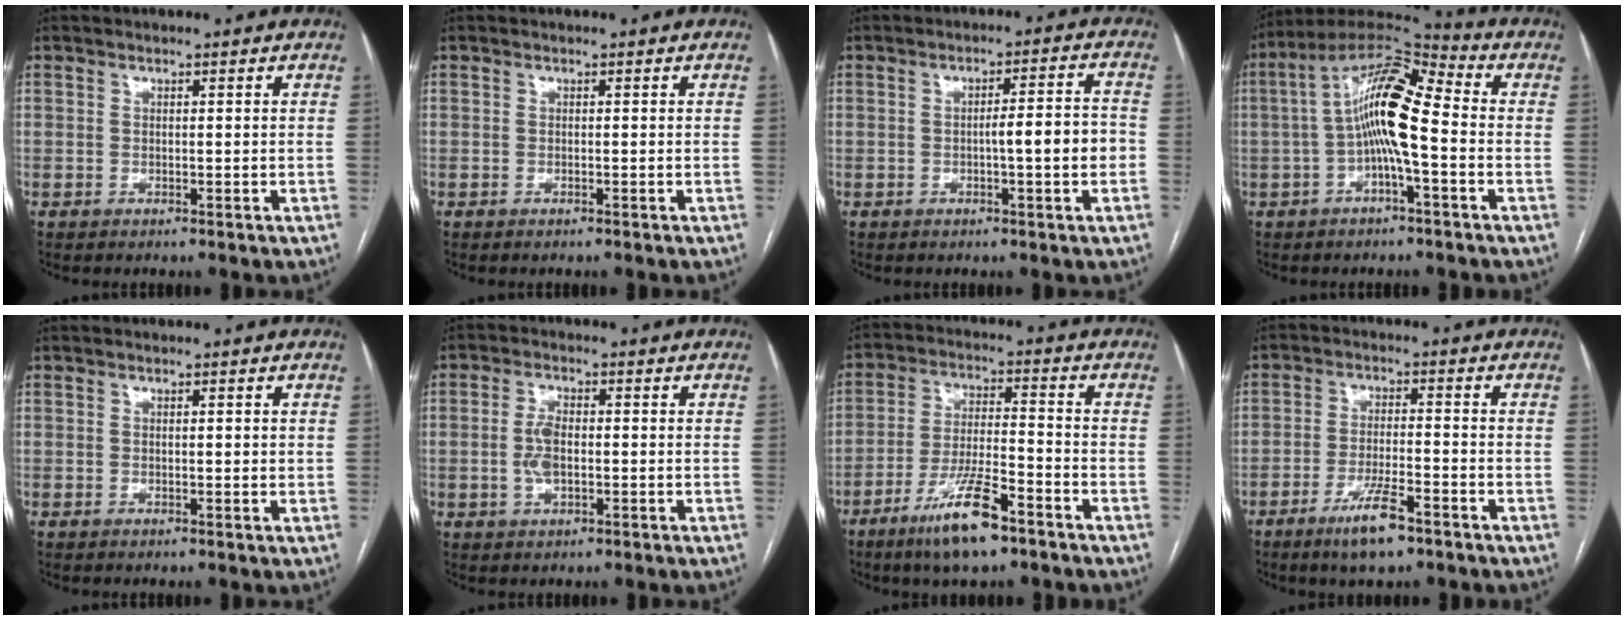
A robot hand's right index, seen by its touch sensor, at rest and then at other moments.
{"total": 0.0}
{"total": 6.1, "force": [-1.3, 0.3, 6.0], "torque": [-0.085, 0.014, -0.016]}
{"total": 12.5, "force": [-0.9, 2.7, 12.1], "torque": [-0.229, 0.035, -0.021]}
{"total": 0.8, "force": [0.2, 0.3, 0.8], "torque": [-0.011, 0.000, 0.002]}
{"total": 4.3, "force": [-0.5, 2.0, 3.8], "torque": [-0.082, 0.003, -0.009]}
{"total": 10.7, "force": [-6.9, 1.7, 8.0], "torque": [-0.155, -0.017, -0.125]}
{"total": 7.1, "force": [-4.7, 1.1, 5.2], "torque": [-0.101, -0.009, -0.080]}